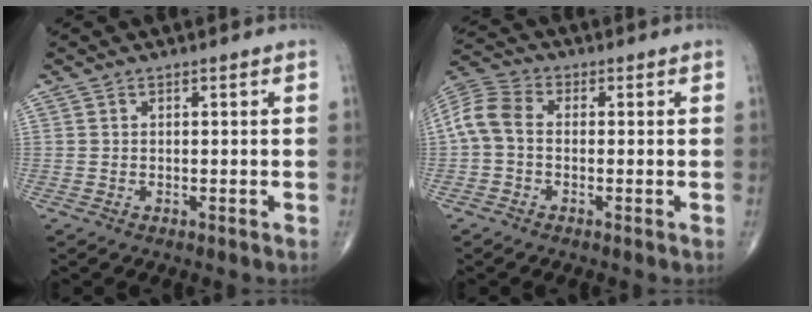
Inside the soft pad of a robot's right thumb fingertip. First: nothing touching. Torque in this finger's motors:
{"motor_torque": [-0.17, 0.34, 0.56, -0.19, 0.05]}